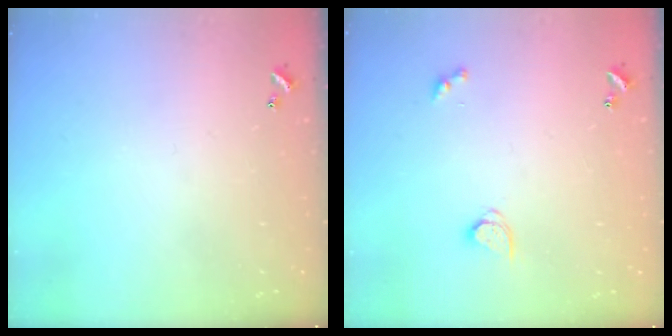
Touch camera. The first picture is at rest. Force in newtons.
{"total": 2.9, "press": 2.8, "slide": 0.3}